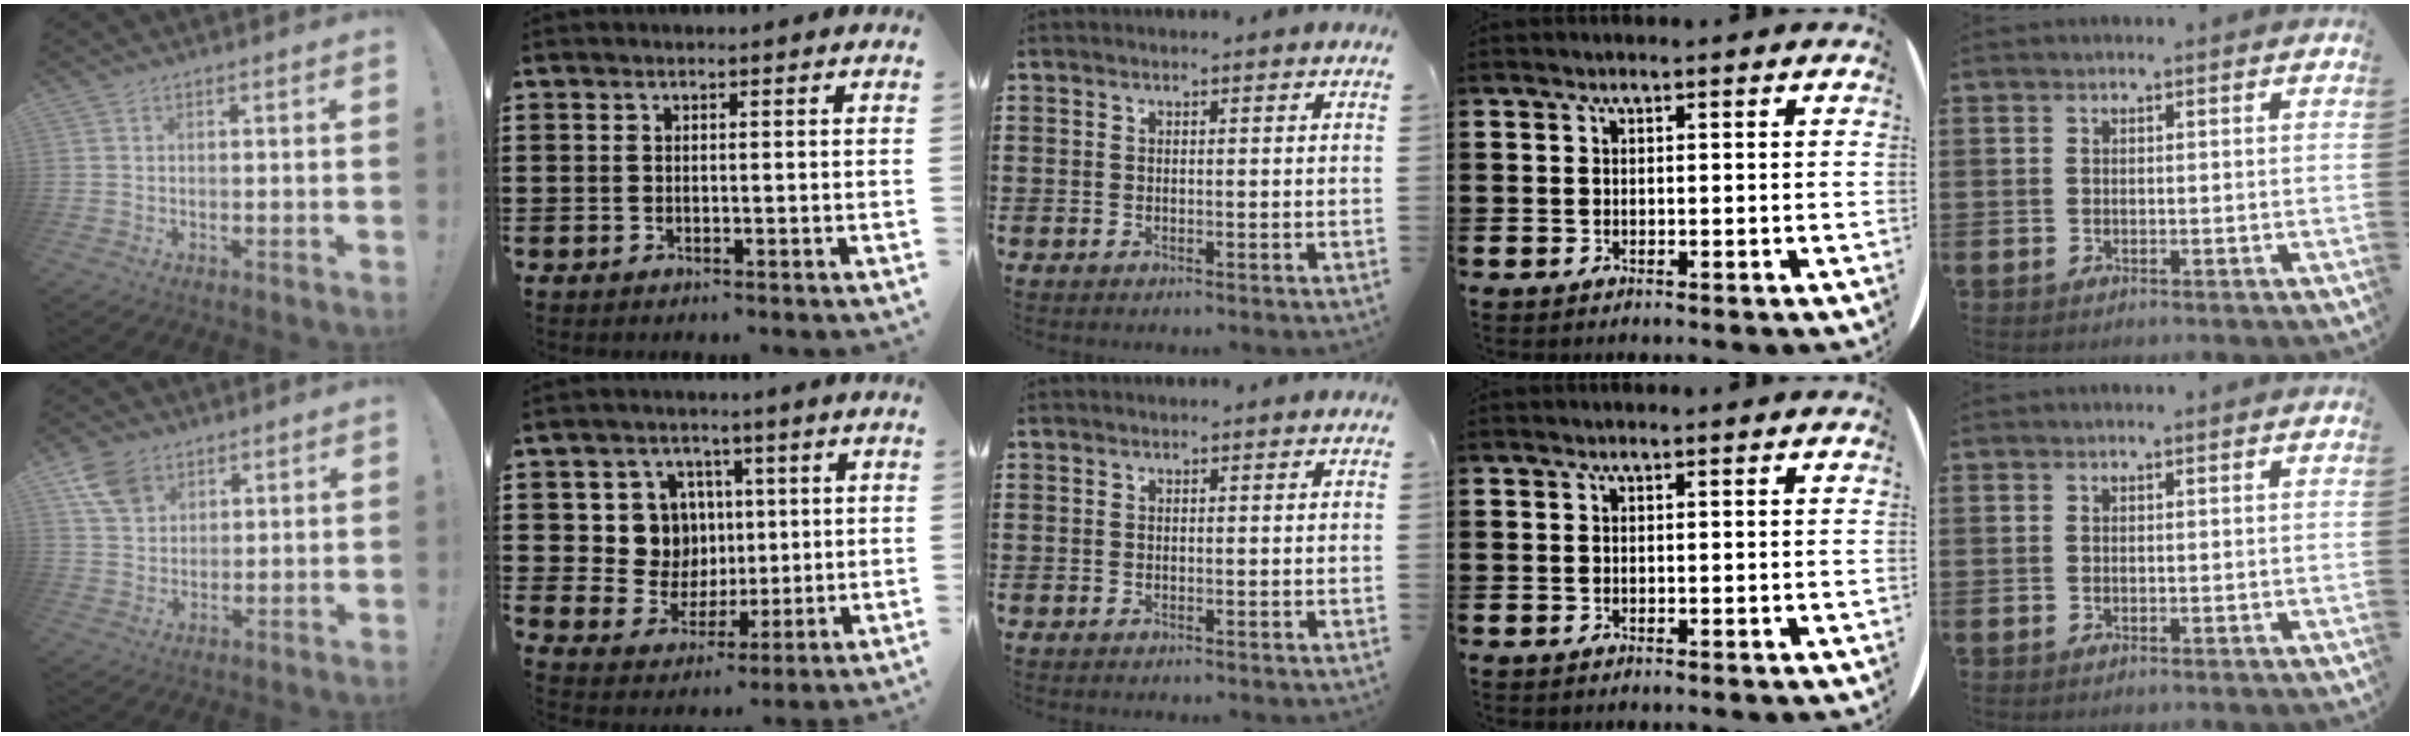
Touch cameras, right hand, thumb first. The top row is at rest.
{"thumb": {"total": 9.0, "force": [5.1, 6.4, 3.8], "torque": [-0.069, -0.013, 0.104]}, "index": {"total": 8.8, "force": [2.2, 8.2, 2.2], "torque": [-0.070, 0.005, 0.047]}}